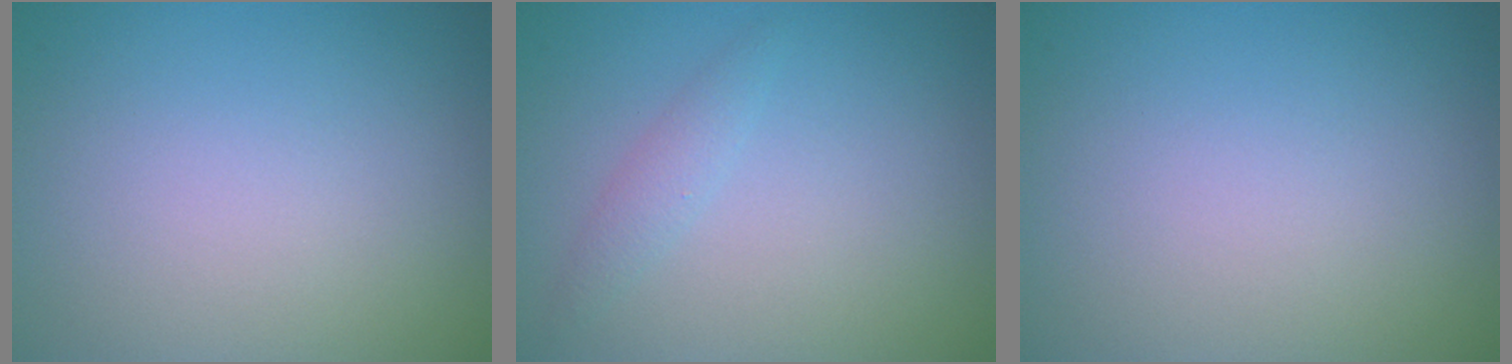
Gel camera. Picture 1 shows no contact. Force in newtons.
{"total": 1.2, "press": 1.2, "slide": 0.1}
{"total": 0.0}